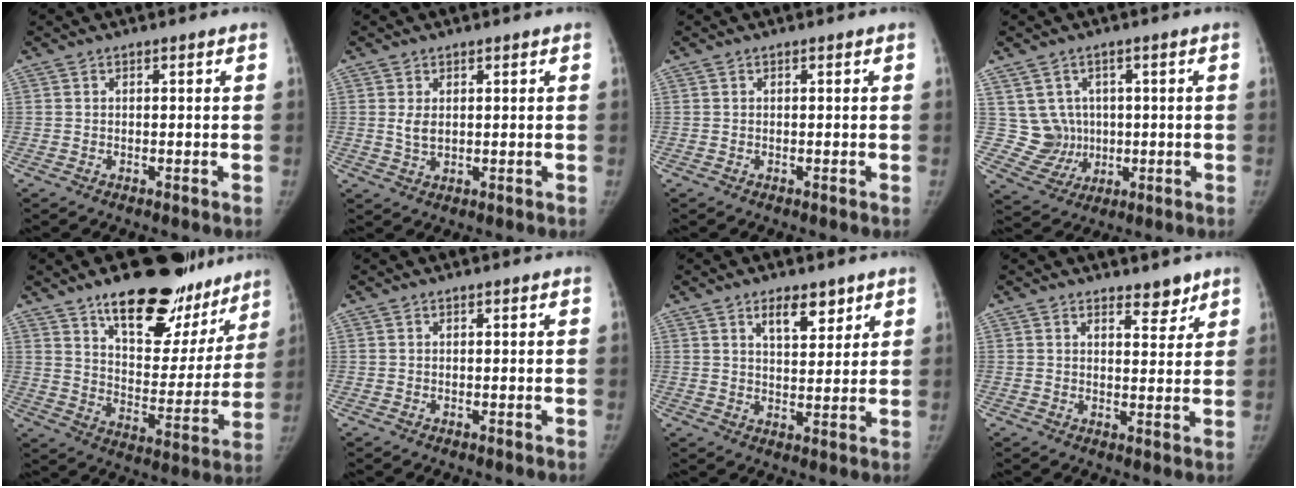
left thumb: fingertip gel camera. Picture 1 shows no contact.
{"total": 3.0, "force": [0.8, 2.0, 2.1], "torque": [-0.027, -0.012, 0.022]}
{"total": 0.0}
{"total": 6.8, "force": [1.2, 6.5, 1.5], "torque": [0.014, -0.003, 0.031]}
{"total": 25.1, "force": [17.5, 11.5, 13.8], "torque": [-0.135, -0.084, 0.256]}
{"total": 0.0}
{"total": 6.6, "force": [4.1, 3.1, 4.1], "torque": [-0.034, -0.026, 0.064]}
{"total": 3.7, "force": [3.0, 1.6, 1.4], "torque": [0.004, -0.022, 0.044]}